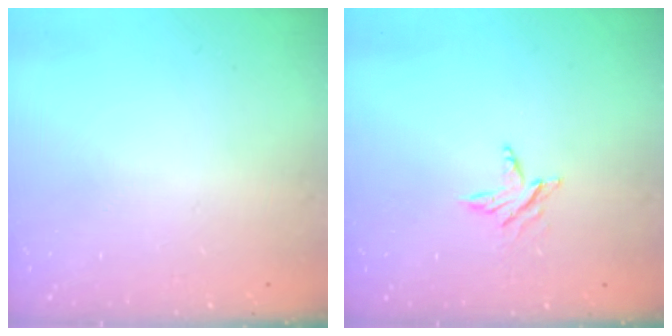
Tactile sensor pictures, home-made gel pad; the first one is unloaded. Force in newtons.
{"total": 3.8, "press": 3.8, "slide": 0.5}